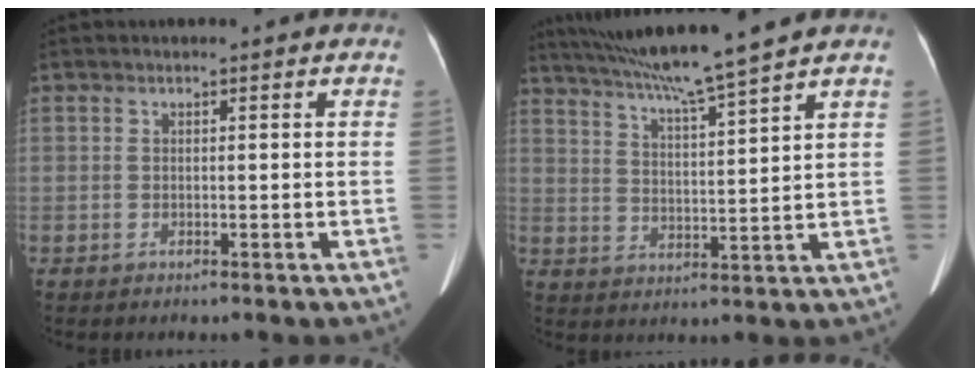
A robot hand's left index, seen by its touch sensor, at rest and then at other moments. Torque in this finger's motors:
{"motor_torque": [0.72, -0.89, 0.09, 0.10]}